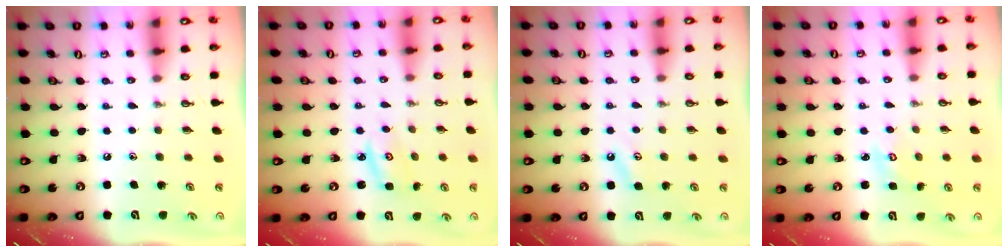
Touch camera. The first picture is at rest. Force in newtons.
{"total": 2.6, "press": 2.6, "slide": 0.2}
{"total": 3.2, "press": 3.2, "slide": 0.5}
{"total": 3.2, "press": 3.2, "slide": 0.4}